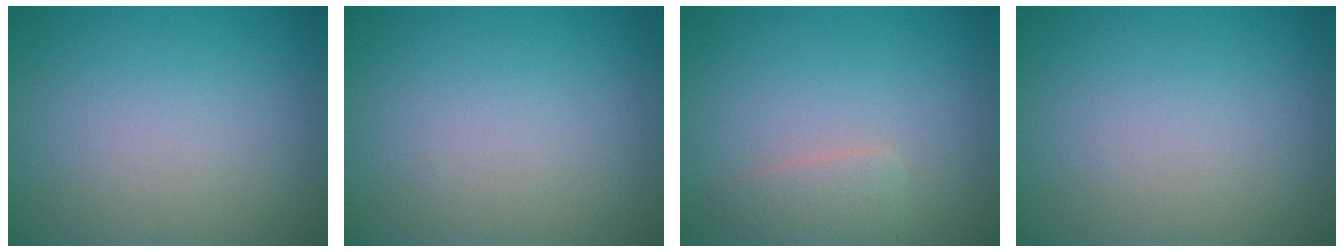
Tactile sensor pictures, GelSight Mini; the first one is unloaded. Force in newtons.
{"total": 0.0}
{"total": 1.8, "press": 1.8, "slide": 0.0}
{"total": 0.0}